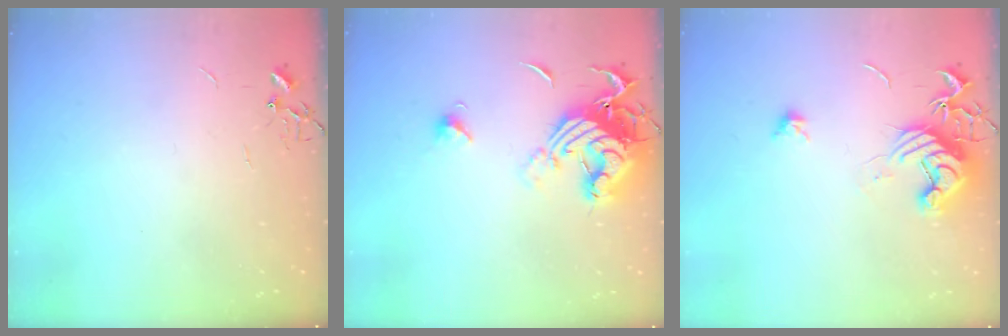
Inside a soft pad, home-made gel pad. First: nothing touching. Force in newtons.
{"total": 15.2, "press": 15.1, "slide": 1.4}
{"total": 13.1, "press": 13.1, "slide": 1.0}